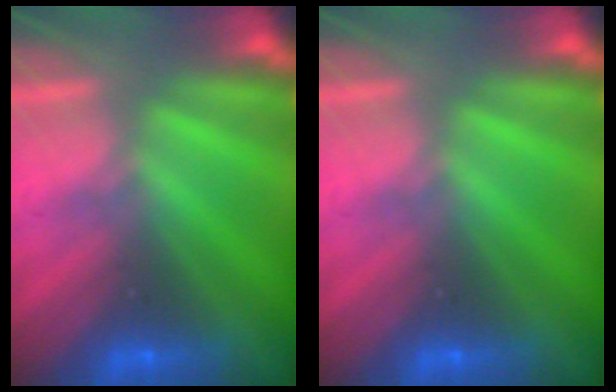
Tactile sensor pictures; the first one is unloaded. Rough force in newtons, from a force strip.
{"total": 0.0}